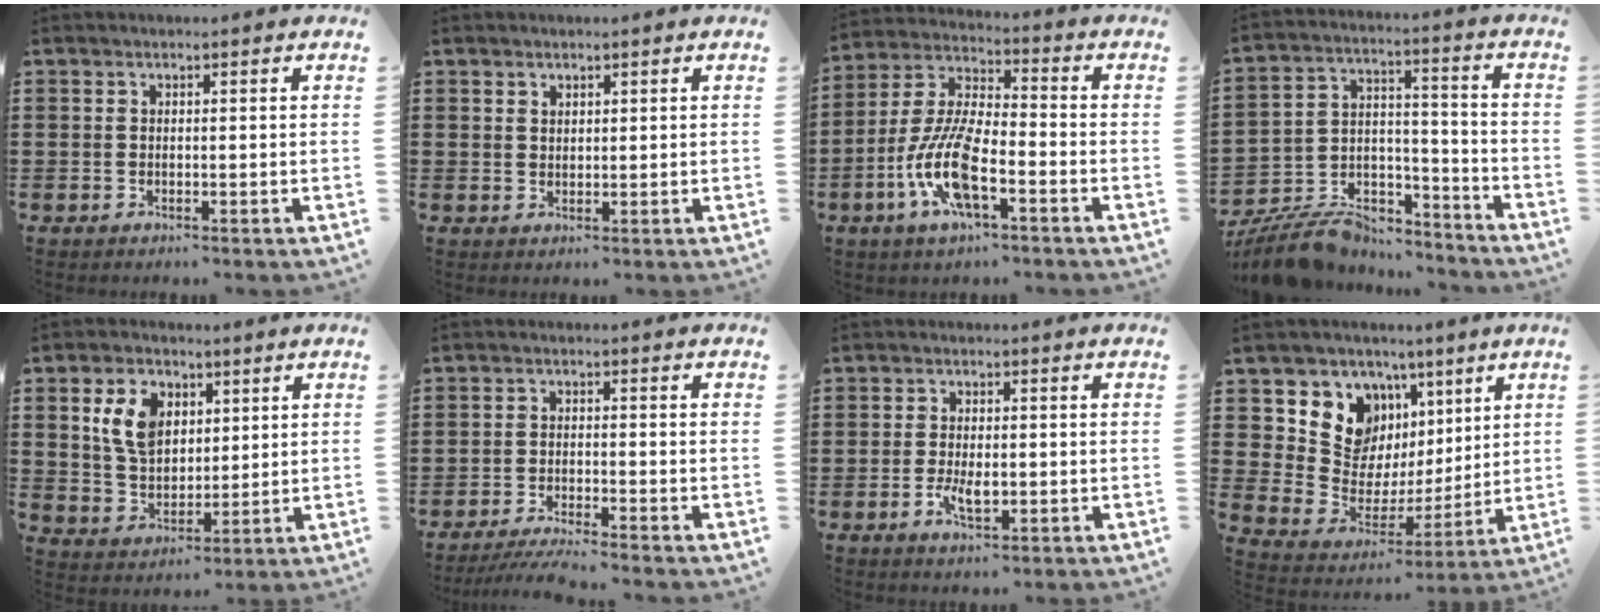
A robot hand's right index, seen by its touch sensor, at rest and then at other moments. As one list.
[{"total": 1.4, "force": [1.2, 0.7, 0.1], "torque": [-0.004, 0.002, 0.023]}, {"total": 11.0, "force": [-4.3, 3.7, 9.4], "torque": [-0.215, -0.005, -0.084]}, {"total": 10.1, "force": [-9.3, 3.0, 2.6], "torque": [-0.057, 0.028, -0.180]}, {"total": 7.8, "force": [2.9, 5.5, 4.7], "torque": [-0.097, 0.012, 0.051]}, {"total": 3.3, "force": [-3.2, -0.2, 1.0], "torque": [-0.023, -0.008, -0.065]}, {"total": 3.9, "force": [-0.9, 1.6, 3.4], "torque": [-0.066, 0.000, -0.016]}, {"total": 10.3, "force": [4.3, 8.8, 3.2], "torque": [-0.085, -0.041, 0.085]}]